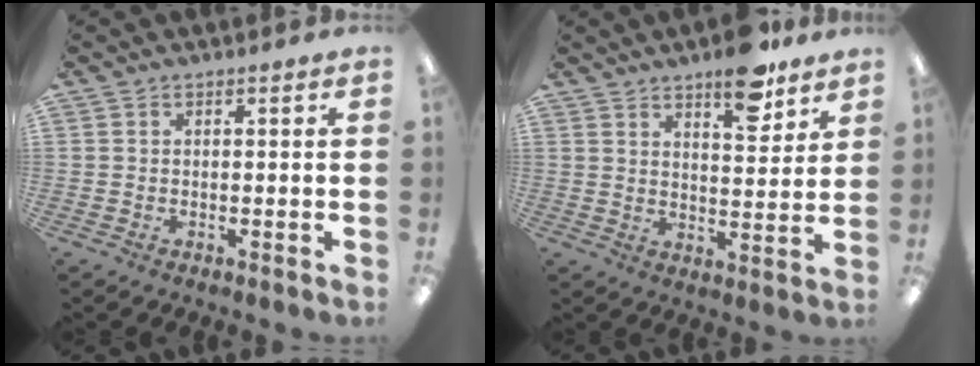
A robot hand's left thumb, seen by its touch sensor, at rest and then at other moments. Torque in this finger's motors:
{"motor_torque": [0.58, 0.08, 0.72, -0.75, 0.04]}